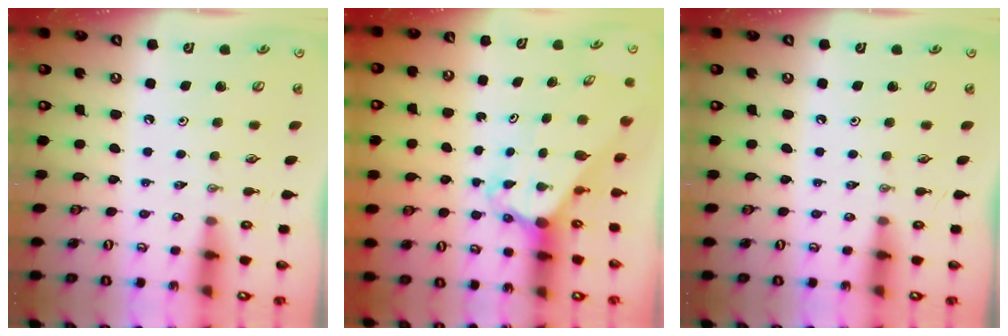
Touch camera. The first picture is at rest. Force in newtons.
{"total": 3.4, "press": 3.4, "slide": 0.3}
{"total": 0.0}